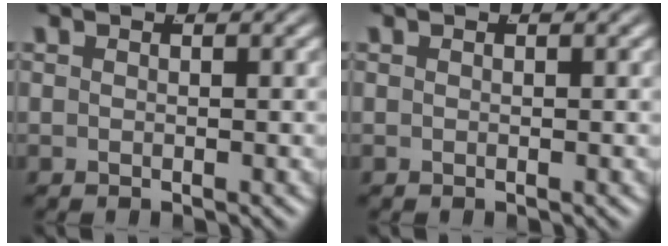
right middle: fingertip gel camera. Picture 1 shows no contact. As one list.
[{"total": 0.0}]